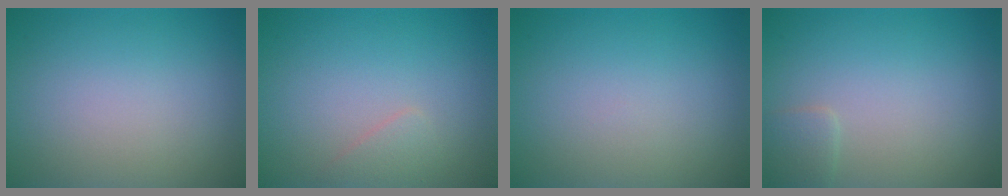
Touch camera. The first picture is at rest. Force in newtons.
{"total": 1.1, "press": 1.1, "slide": 0.1}
{"total": 0.0}
{"total": 1.1, "press": 1.1, "slide": 0.1}